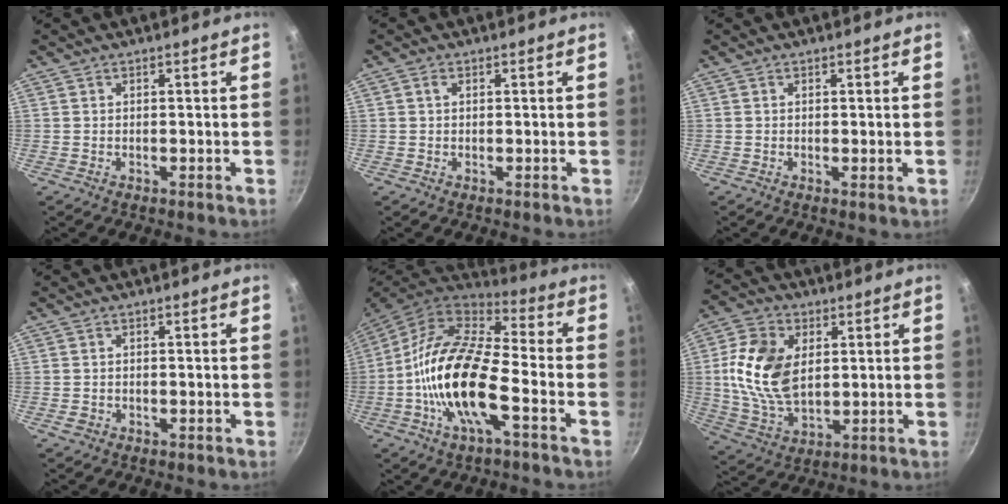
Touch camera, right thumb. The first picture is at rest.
{"total": 1.1, "force": [0.3, 0.8, 0.7], "torque": [-0.012, 0.006, 0.004]}
{"total": 0.7, "force": [0.1, 0.1, 0.6], "torque": [-0.012, -0.003, 0.000]}
{"total": 1.4, "force": [-0.6, 1.1, 0.6], "torque": [-0.013, 0.003, -0.008]}
{"total": 19.3, "force": [-5.0, 7.5, 17.0], "torque": [-0.317, 0.037, -0.114]}
{"total": 14.8, "force": [2.3, 9.5, 11.1], "torque": [-0.200, -0.009, 0.047]}